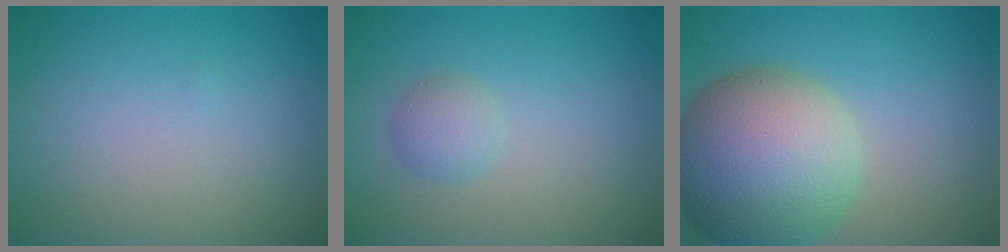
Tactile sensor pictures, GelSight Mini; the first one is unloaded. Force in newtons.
{"total": 1.7, "press": 1.7, "slide": 0.1}
{"total": 12.0, "press": 12.0, "slide": 0.5}